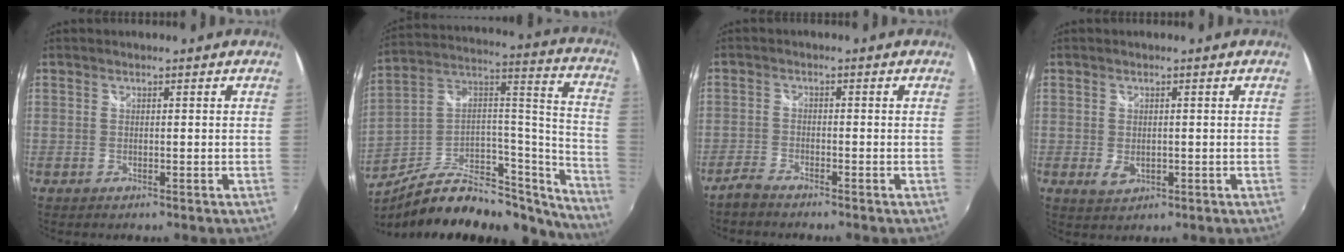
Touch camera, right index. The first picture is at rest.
{"total": 26.3, "force": [-21.1, 9.5, 12.5], "torque": [-0.165, 0.039, -0.319]}
{"total": 3.1, "force": [-2.9, 0.5, 0.8], "torque": [-0.033, -0.007, -0.062]}
{"total": 2.8, "force": [-0.4, 2.0, 2.0], "torque": [-0.035, -0.005, -0.004]}